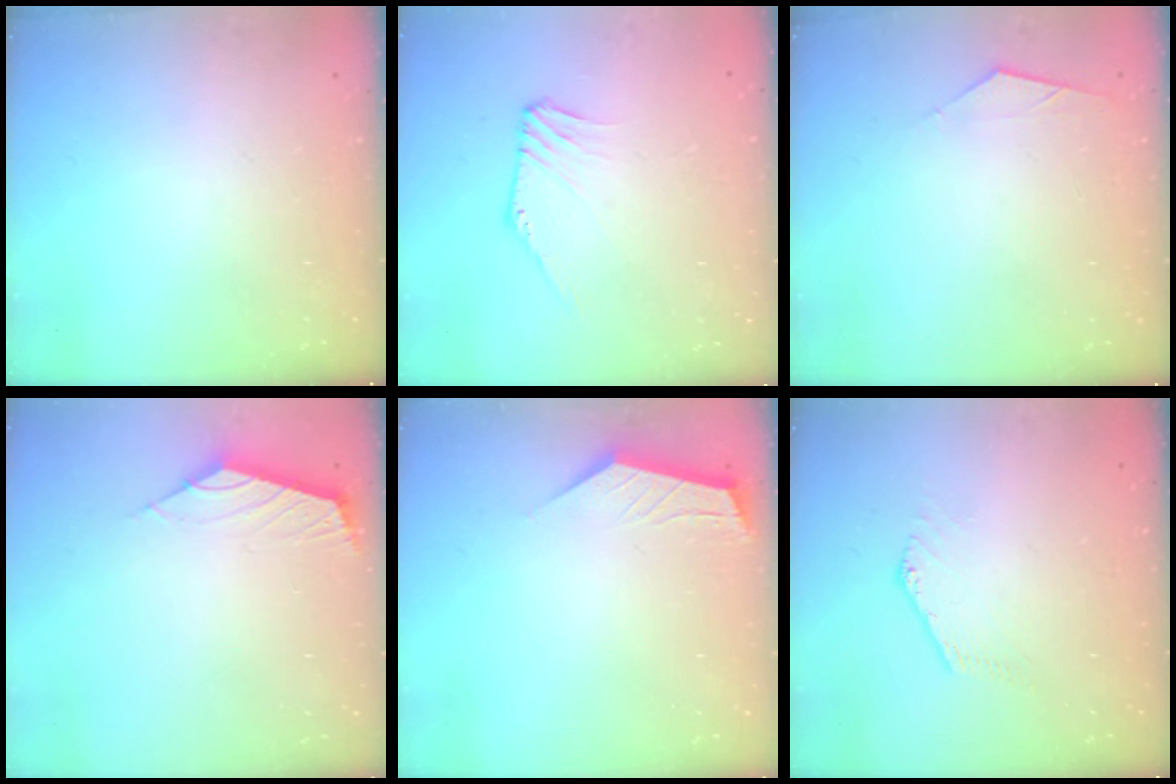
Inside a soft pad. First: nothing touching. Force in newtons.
{"total": 0.7, "press": 0.5, "slide": 0.4}
{"total": 5.0, "press": 5.0, "slide": 0.7}
{"total": 2.6, "press": 2.5, "slide": 0.6}
{"total": 2.8, "press": 2.8, "slide": 0.4}
{"total": 0.0}